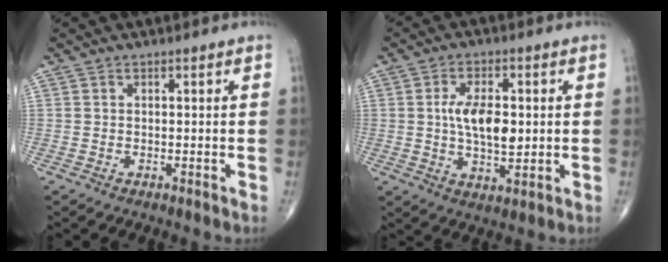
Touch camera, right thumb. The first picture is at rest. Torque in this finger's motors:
{"motor_torque": [0.98, 0.90, 0.32, -0.50, 0.08]}